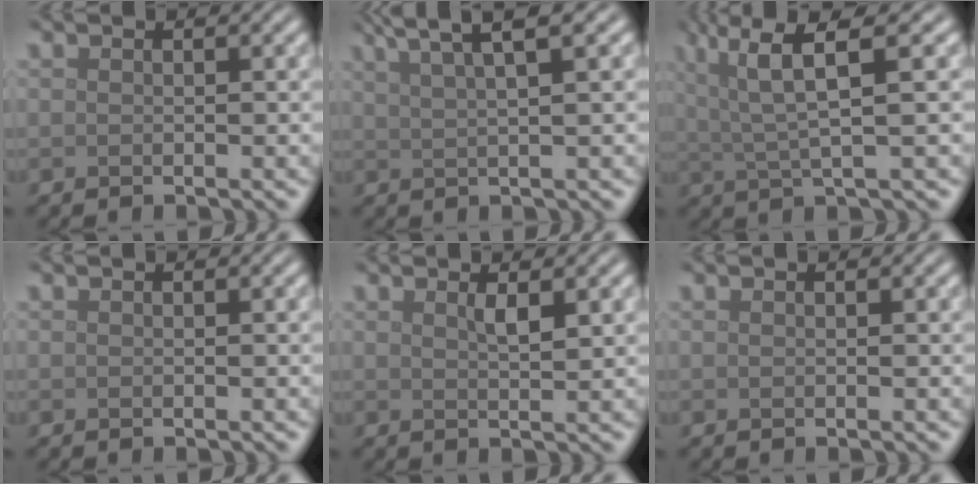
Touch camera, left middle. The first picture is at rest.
{"total": 6.1, "force": [4.1, 1.2, 4.4], "torque": [-0.057, 0.020, 0.048]}
{"total": 6.1, "force": [3.0, 1.2, 5.2], "torque": [-0.093, 0.013, 0.056]}
{"total": 0.0}
{"total": 1.4, "force": [0.7, 0.3, 1.2], "torque": [-0.022, -0.001, 0.012]}
{"total": 0.0}